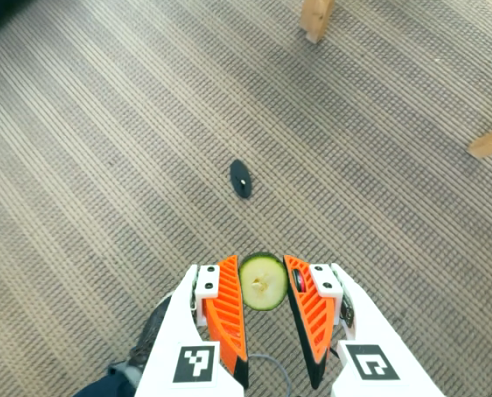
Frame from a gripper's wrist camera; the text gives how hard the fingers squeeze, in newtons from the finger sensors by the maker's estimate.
{"total": 8.7, "left": 8.6, "right": 8.7}